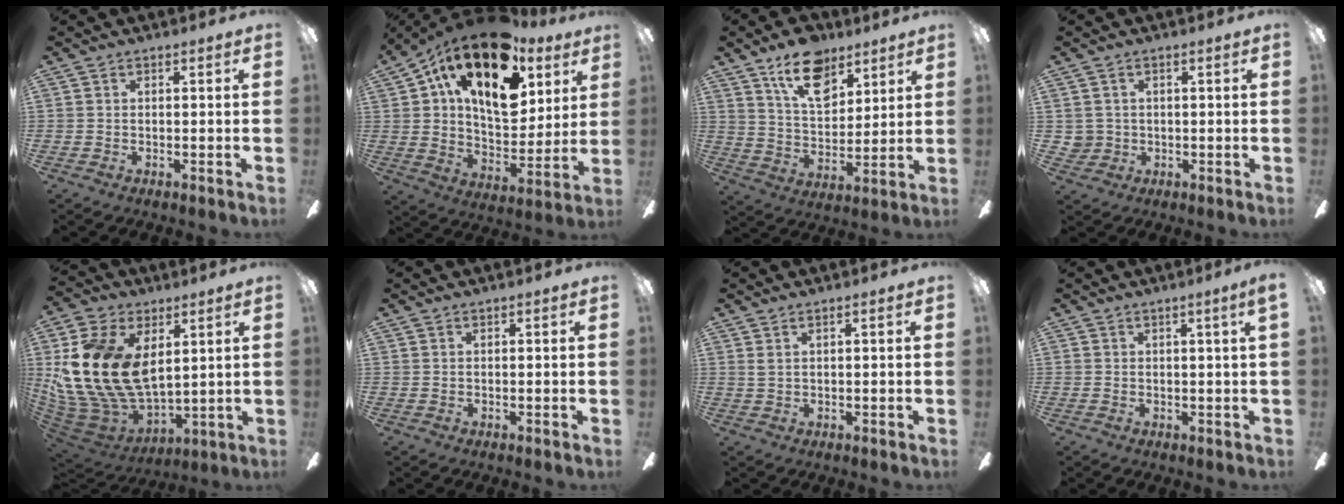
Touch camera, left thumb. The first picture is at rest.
{"total": 23.2, "force": [11.6, 12.0, 16.1], "torque": [-0.264, -0.054, 0.196]}
{"total": 14.9, "force": [9.5, 8.2, 8.0], "torque": [-0.123, -0.039, 0.172]}
{"total": 3.1, "force": [0.2, 3.1, 0.0], "torque": [-0.009, 0.008, 0.004]}
{"total": 22.3, "force": [5.2, 14.0, 16.6], "torque": [-0.384, -0.030, 0.096]}
{"total": 0.0}
{"total": 1.5, "force": [0.5, 0.4, 1.4], "torque": [-0.027, 0.001, 0.008]}
{"total": 1.7, "force": [0.7, -0.3, 1.6], "torque": [-0.022, -0.007, 0.009]}